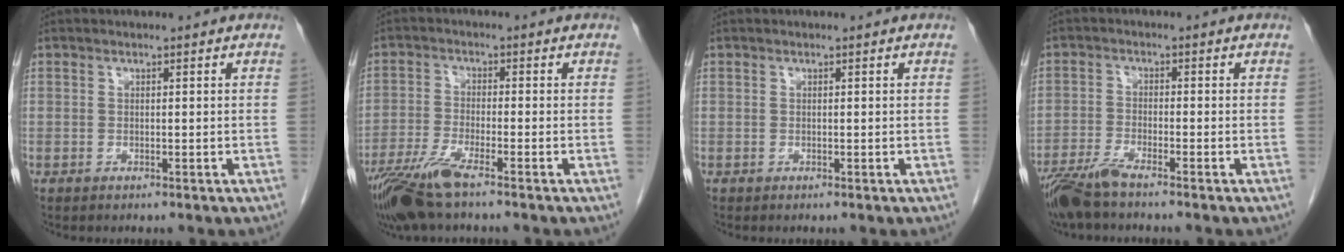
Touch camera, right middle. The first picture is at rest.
{"total": 7.8, "force": [-5.6, 0.4, 5.4], "torque": [-0.110, -0.020, -0.108]}
{"total": 0.0}
{"total": 5.4, "force": [-4.5, 0.2, 3.0], "torque": [-0.064, -0.019, -0.091]}